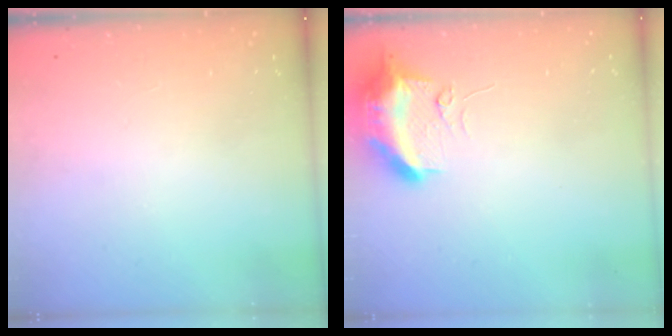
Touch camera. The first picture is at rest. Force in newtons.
{"total": 12.3, "press": 10.8, "slide": 5.9}